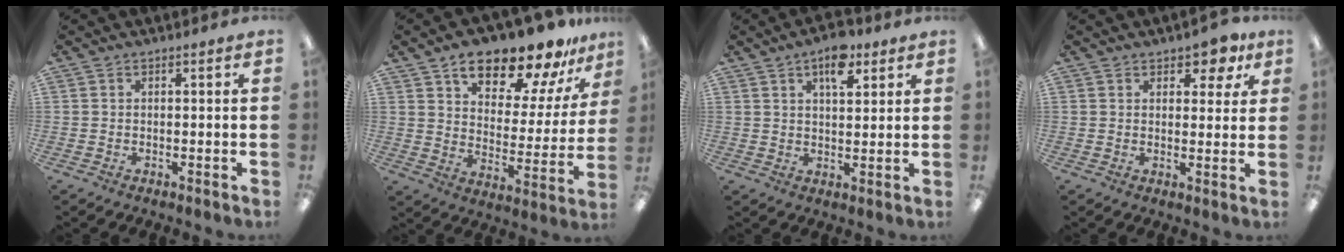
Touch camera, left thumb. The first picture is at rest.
{"total": 18.0, "force": [14.2, 6.9, 8.7], "torque": [-0.135, -0.094, 0.239]}
{"total": 8.3, "force": [4.8, 3.9, 5.6], "torque": [-0.071, -0.021, 0.078]}
{"total": 4.7, "force": [3.2, 2.4, 2.5], "torque": [-0.023, -0.008, 0.052]}